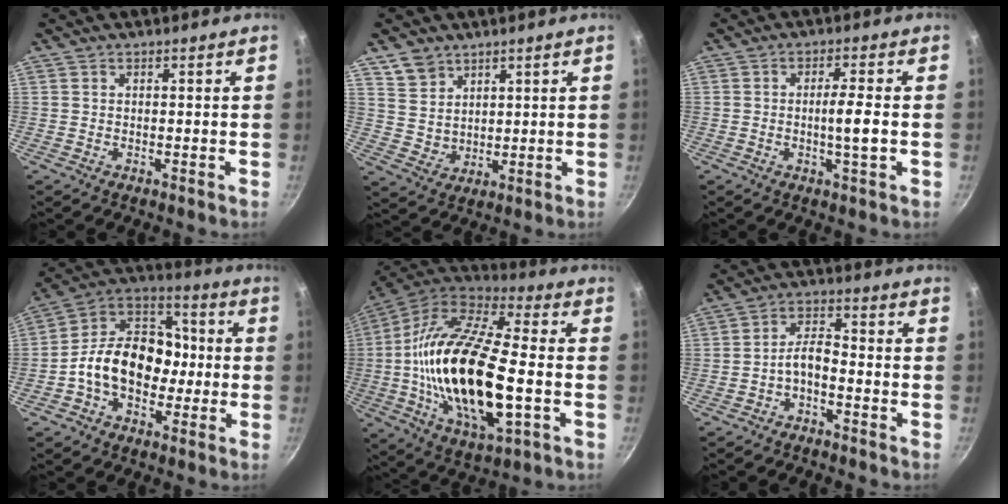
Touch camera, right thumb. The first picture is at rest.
{"total": 6.3, "force": [4.0, 4.7, 1.5], "torque": [-0.005, -0.008, 0.087]}
{"total": 5.0, "force": [-0.8, 0.4, 4.9], "torque": [-0.088, 0.007, -0.013]}
{"total": 17.1, "force": [-2.5, 12.5, 11.3], "torque": [-0.137, 0.053, -0.063]}
{"total": 27.5, "force": [-3.0, 11.2, 24.9], "torque": [-0.484, 0.017, -0.066]}
{"total": 4.9, "force": [-2.6, 2.1, 3.5], "torque": [-0.064, 0.039, -0.051]}